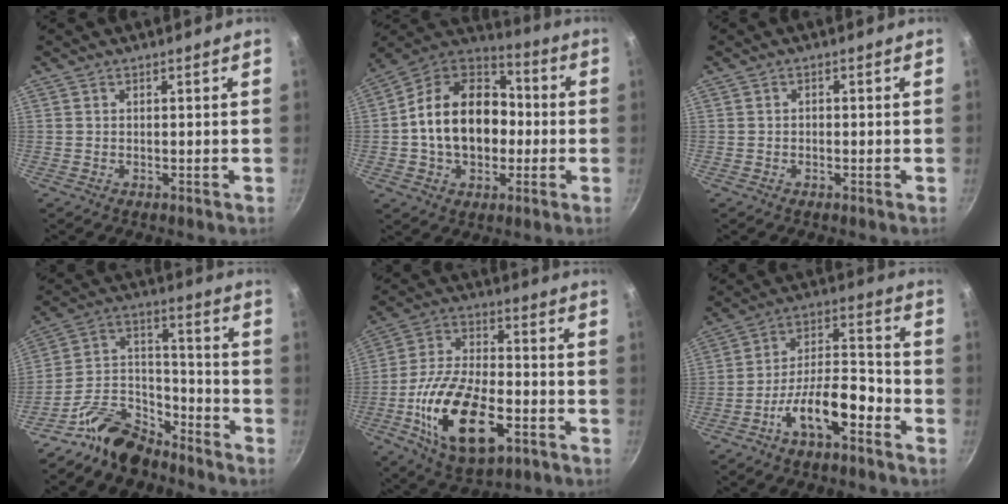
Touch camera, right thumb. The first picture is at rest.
{"total": 19.8, "force": [-0.9, 14.5, 13.5], "torque": [-0.199, 0.045, -0.025]}
{"total": 0.9, "force": [-0.4, 0.7, 0.5], "torque": [-0.008, 0.004, -0.006]}
{"total": 13.2, "force": [-10.4, 6.6, 4.9], "torque": [-0.063, 0.113, -0.197]}
{"total": 21.0, "force": [-7.2, 10.8, 16.6], "torque": [-0.299, 0.026, -0.124]}
{"total": 12.6, "force": [-6.9, 5.0, 9.3], "torque": [-0.135, 0.065, -0.124]}